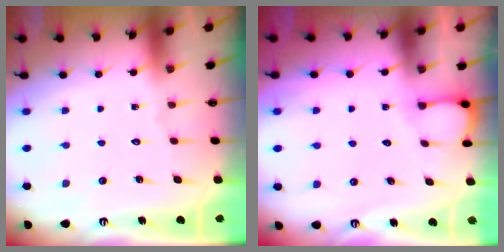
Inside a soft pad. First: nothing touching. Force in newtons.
{"total": 2.7, "press": 2.7, "slide": 0.3}